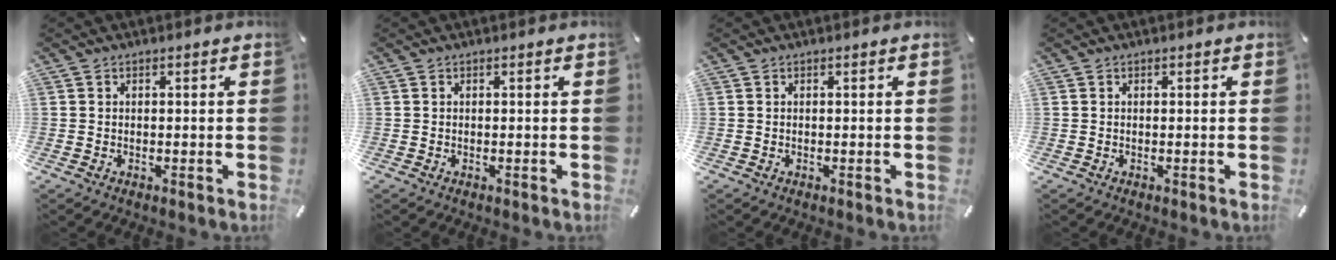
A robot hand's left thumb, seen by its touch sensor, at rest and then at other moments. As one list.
[{"total": 0.0}, {"total": 0.0}, {"total": 0.0}]